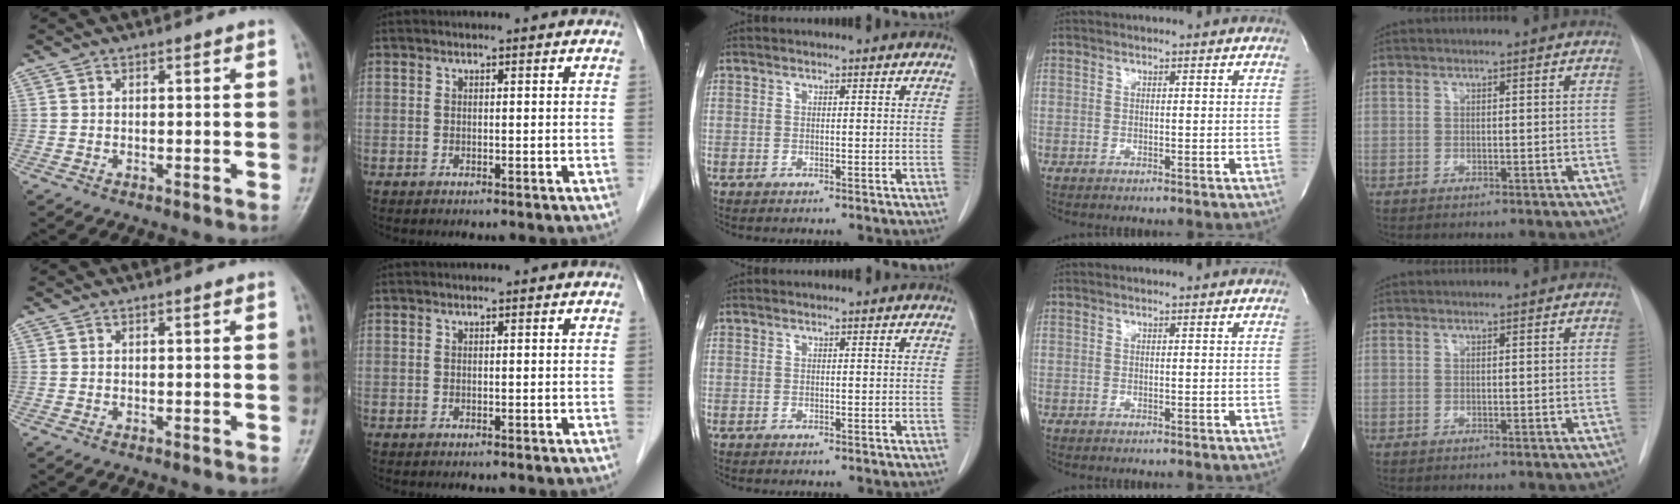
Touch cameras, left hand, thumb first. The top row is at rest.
{}